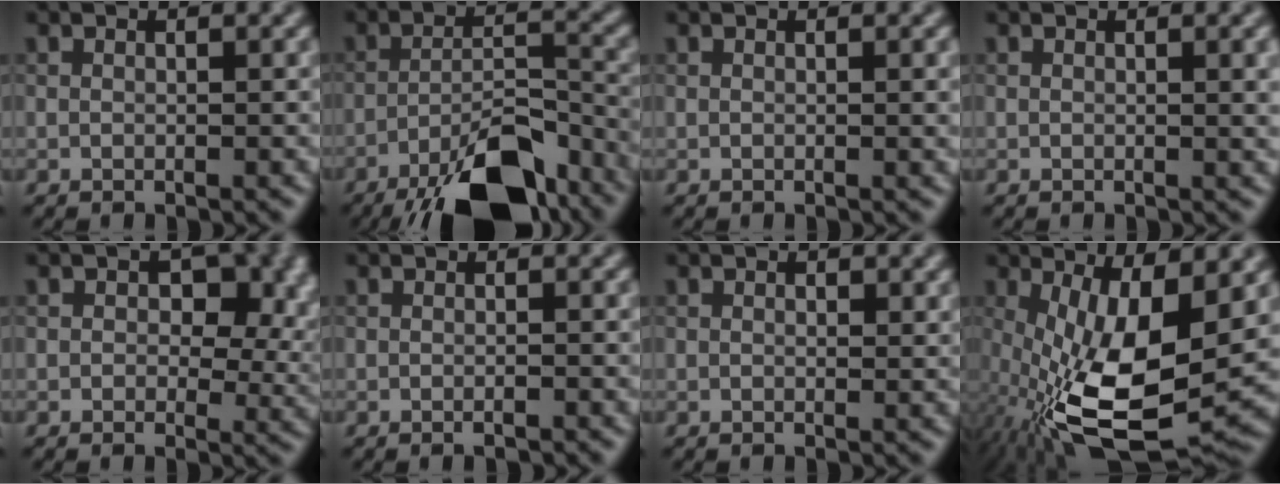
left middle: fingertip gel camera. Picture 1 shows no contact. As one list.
[{"total": 10.3, "force": [-7.5, 2.4, 6.6], "torque": [-0.115, 0.002, -0.119]}, {"total": 1.0, "force": [0.3, 0.4, 0.9], "torque": [-0.009, 0.002, 0.004]}, {"total": 2.6, "force": [0.9, 1.0, 2.3], "torque": [-0.016, 0.008, 0.013]}, {"total": 7.7, "force": [1.5, 5.0, 5.7], "torque": [-0.080, -0.006, 0.043]}, {"total": 0.8, "force": [-0.7, -0.1, 0.3], "torque": [-0.006, 0.001, -0.009]}, {"total": 0.0}, {"total": 14.4, "force": [-3.2, 5.5, 12.9], "torque": [-0.250, -0.016, -0.038]}]